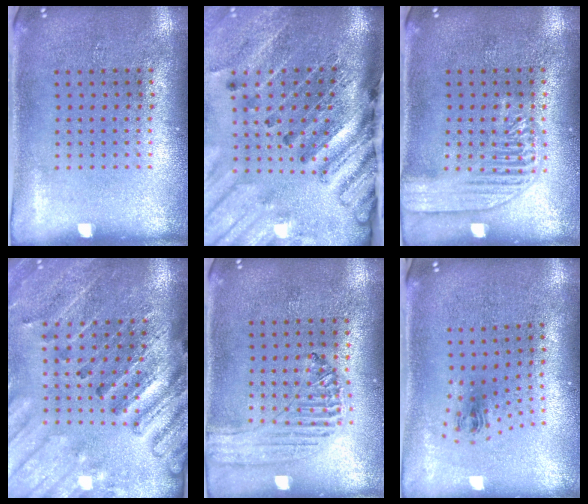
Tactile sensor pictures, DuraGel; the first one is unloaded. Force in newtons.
{"total": 4.2, "press": 3.2, "slide": 2.8}
{"total": 3.0, "press": 3.0, "slide": 0.3}
{"total": 2.8, "press": 2.7, "slide": 0.6}
{"total": 0.6, "press": 0.6, "slide": 0.1}
{"total": 0.9, "press": 0.4, "slide": 0.8}